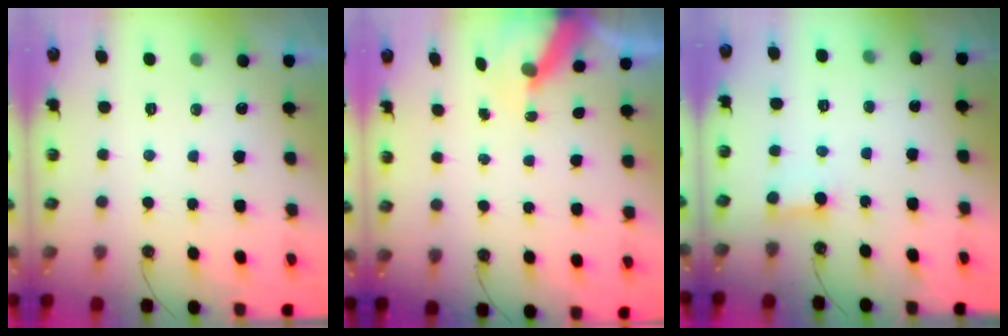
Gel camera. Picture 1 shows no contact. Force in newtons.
{"total": 7.5, "press": 7.5, "slide": 0.9}
{"total": 2.7, "press": 2.7, "slide": 0.1}